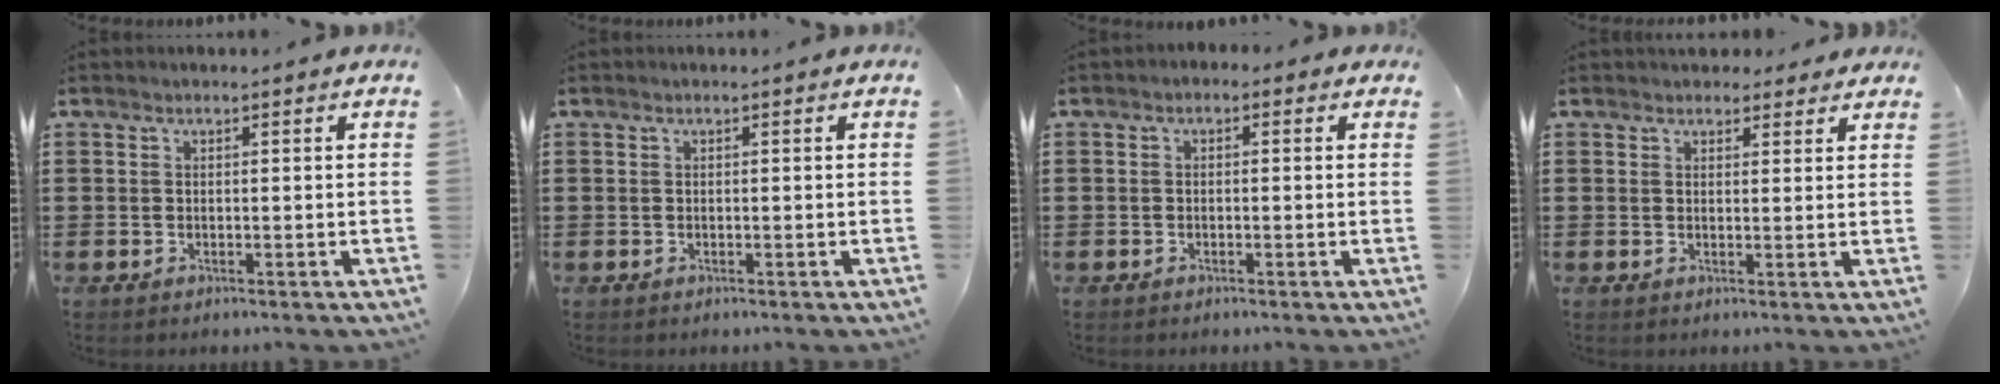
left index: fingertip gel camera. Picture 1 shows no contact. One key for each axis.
{"total": 0.0}
{"total": 1.1, "fx": -0.6, "fy": 0.8, "fz": 0.3, "tx": -0.009, "ty": 0.004, "tz": -0.014}
{"total": 2.5, "fx": 2.1, "fy": 1.3, "fz": 0.0, "tx": 0.000, "ty": 0.000, "tz": 0.040}